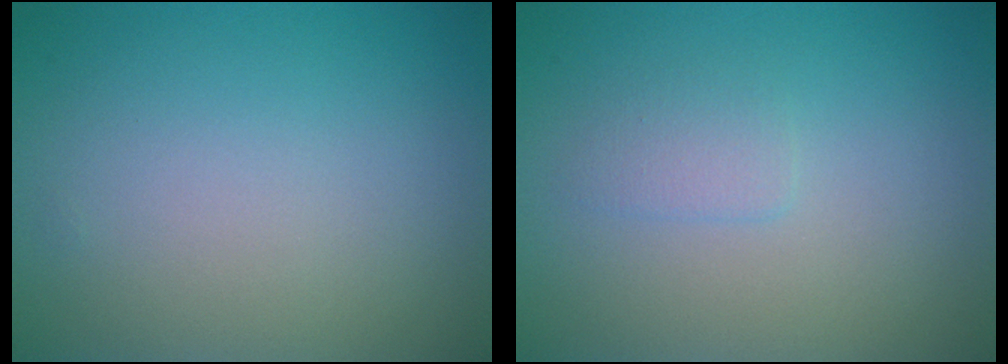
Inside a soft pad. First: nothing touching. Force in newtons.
{"total": 1.2, "press": 1.2, "slide": 0.1}